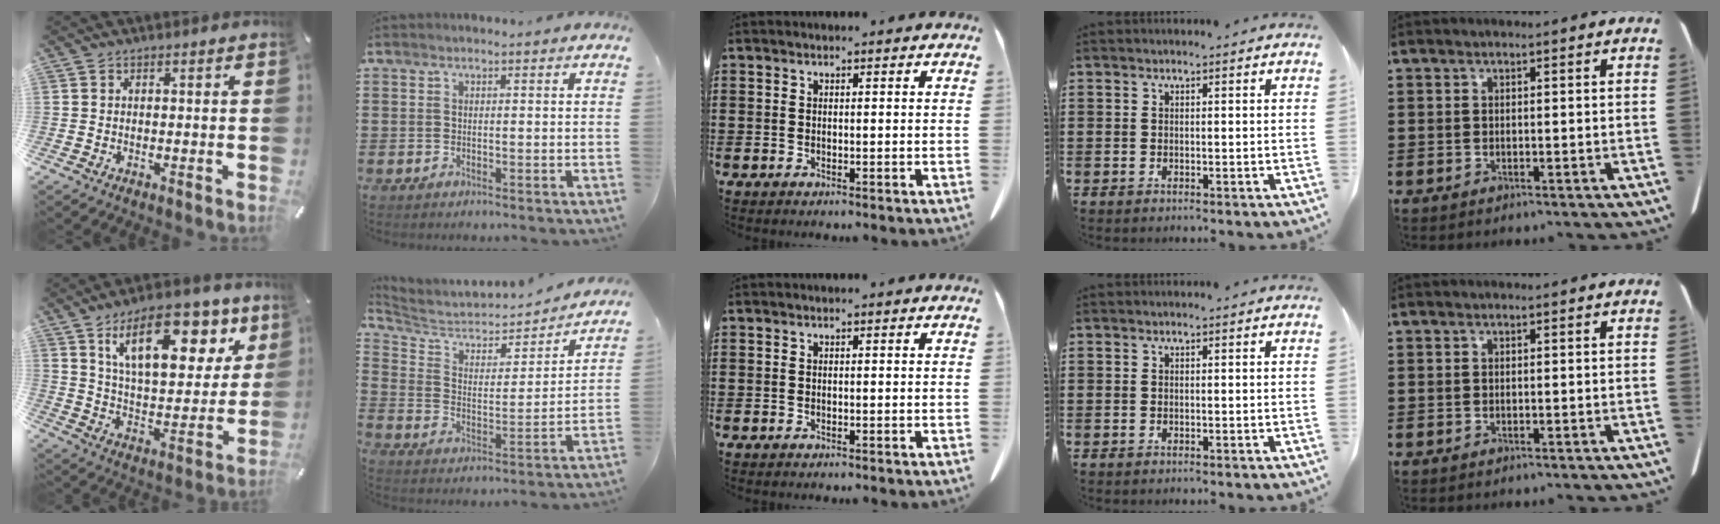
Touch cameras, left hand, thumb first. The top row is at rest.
{"thumb": {"total": 20.4, "force": [11.1, 10.0, 13.9], "torque": [-0.214, -0.039, 0.186]}, "index": {"total": 4.4, "force": [3.9, 1.5, 1.3], "torque": [-0.052, -0.031, 0.058]}}